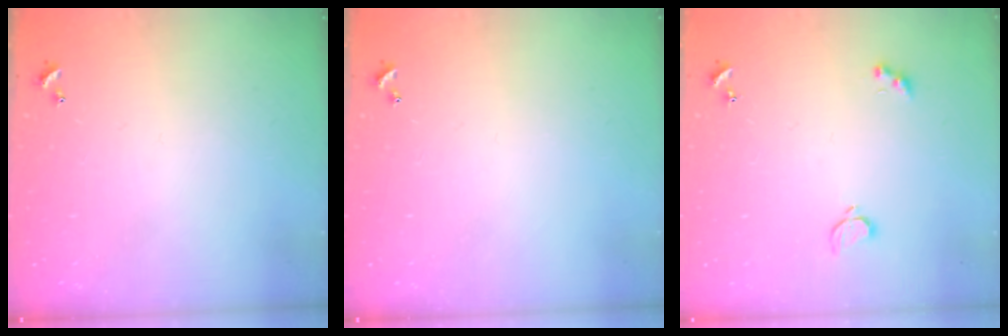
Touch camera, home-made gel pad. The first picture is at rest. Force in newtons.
{"total": 0.0}
{"total": 2.1, "press": 2.1, "slide": 0.5}